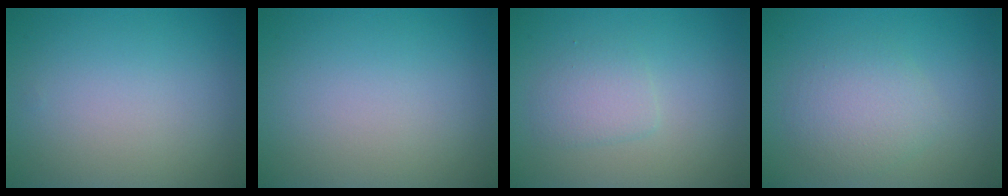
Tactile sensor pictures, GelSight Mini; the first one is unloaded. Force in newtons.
{"total": 0.0}
{"total": 1.9, "press": 1.9, "slide": 0.1}
{"total": 3.0, "press": 3.0, "slide": 0.1}